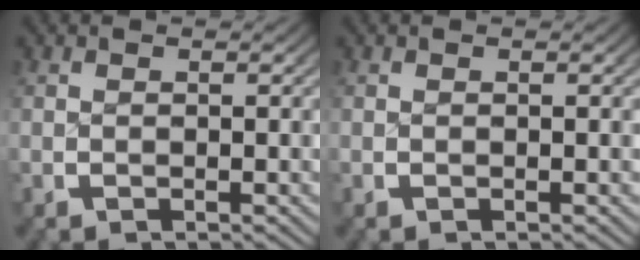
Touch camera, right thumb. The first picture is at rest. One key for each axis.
{"total": 0.0}